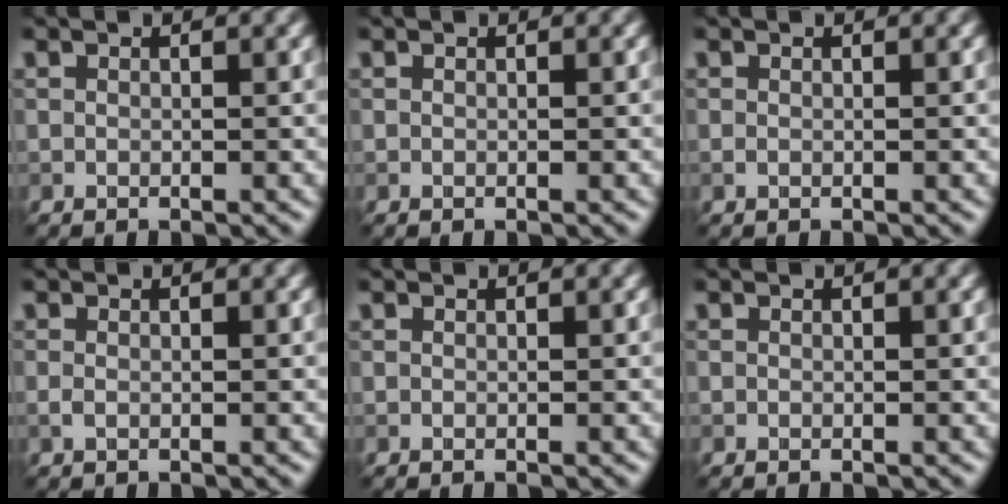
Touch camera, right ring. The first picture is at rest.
{"total": 0.0}
{"total": 0.0}
{"total": 0.6, "force": [-0.1, 0.3, 0.5], "torque": [-0.012, -0.003, -0.002]}
{"total": 0.0}
{"total": 0.0}